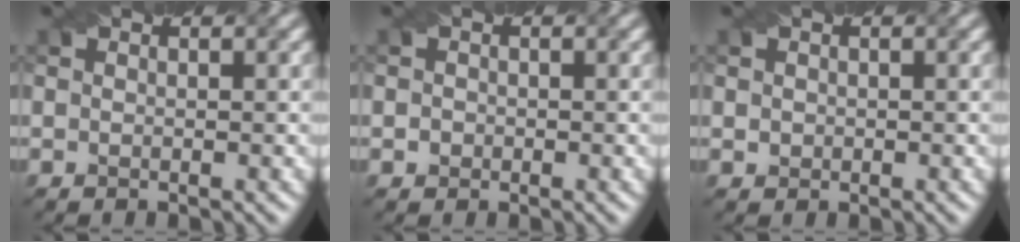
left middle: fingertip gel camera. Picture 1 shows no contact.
{"total": 0.8, "force": [-0.2, 0.8, 0.1], "torque": [0.002, -0.003, -0.006]}
{"total": 0.8, "force": [0.2, 0.8, 0.2], "torque": [0.000, 0.000, 0.004]}